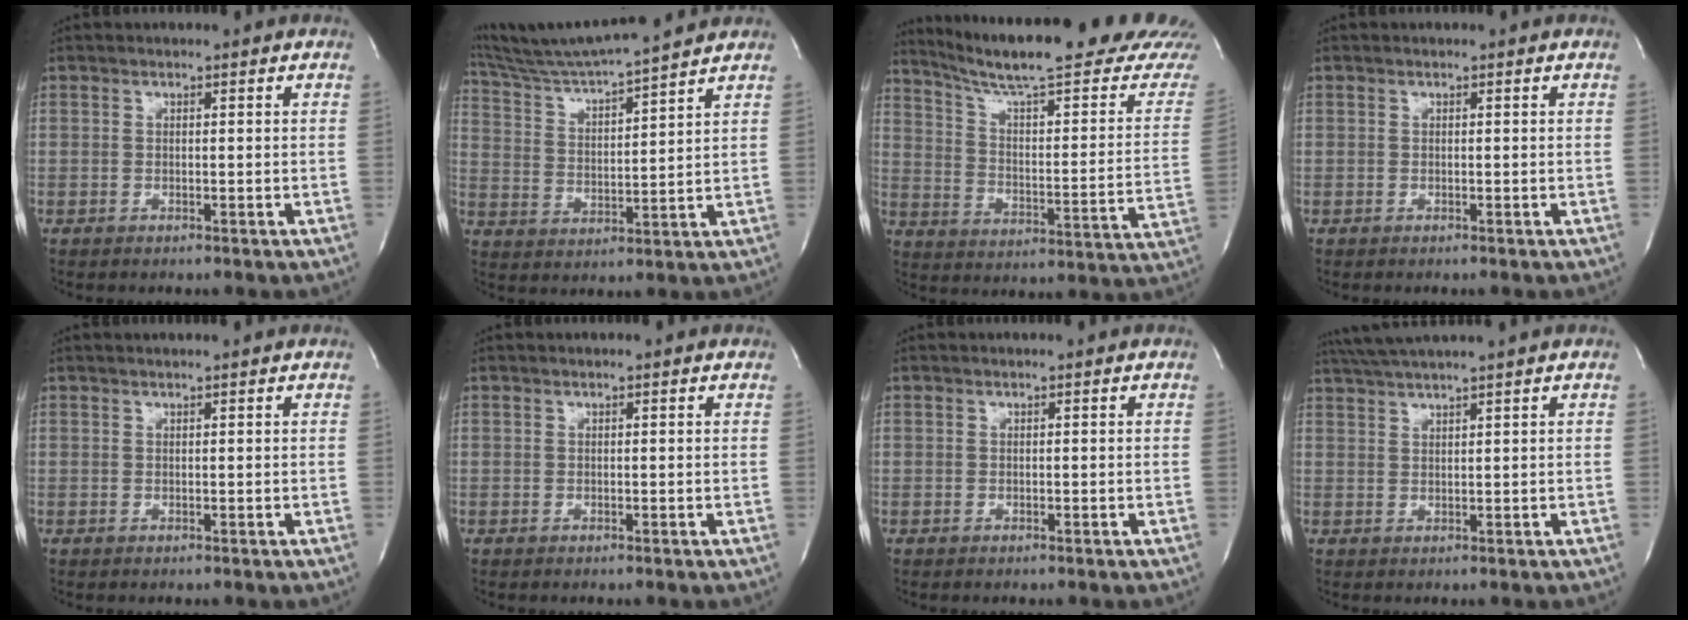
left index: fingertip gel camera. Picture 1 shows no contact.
{"total": 15.2, "force": [13.9, -0.6, 6.0], "torque": [-0.119, 0.012, 0.229]}
{"total": 26.1, "force": [22.7, 0.6, 12.9], "torque": [-0.195, -0.074, 0.306]}
{"total": 0.0}
{"total": 2.0, "force": [1.8, 0.0, 0.9], "torque": [-0.012, 0.017, 0.023]}
{"total": 0.0}
{"total": 0.0}
{"total": 5.8, "force": [5.0, -1.4, 2.6], "torque": [-0.047, 0.019, 0.090]}